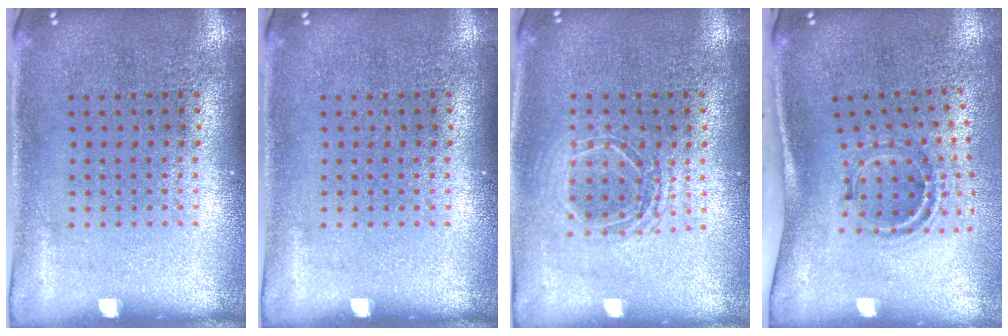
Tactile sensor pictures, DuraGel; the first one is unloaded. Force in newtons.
{"total": 0.0}
{"total": 1.5, "press": 1.3, "slide": 0.8}
{"total": 1.2, "press": 1.0, "slide": 0.7}